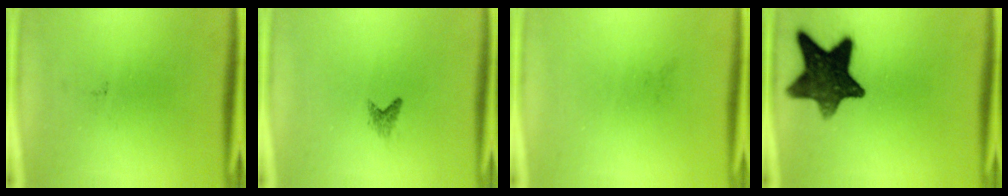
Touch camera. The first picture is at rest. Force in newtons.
{"total": 1.0}
{"total": 0.0}
{"total": 13.5}